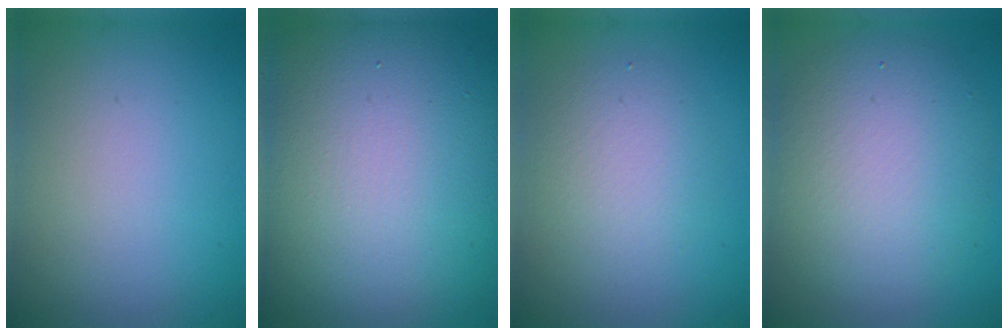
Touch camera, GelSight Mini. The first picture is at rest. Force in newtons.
{"total": 17.8, "press": 17.7, "slide": 1.0}
{"total": 2.9, "press": 2.9, "slide": 0.4}
{"total": 6.8, "press": 6.8, "slide": 0.4}